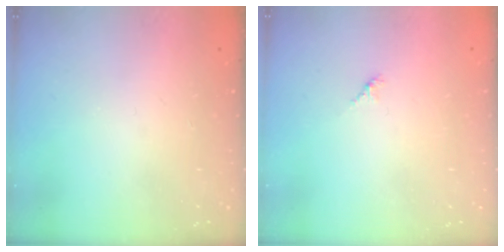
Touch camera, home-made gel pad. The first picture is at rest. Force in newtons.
{"total": 1.7, "press": 1.6, "slide": 0.5}